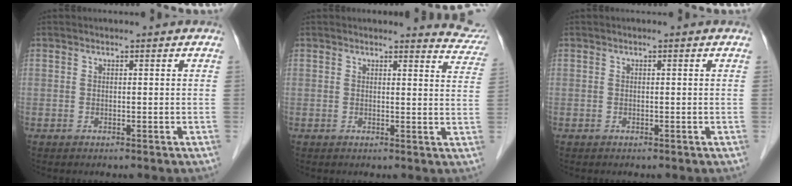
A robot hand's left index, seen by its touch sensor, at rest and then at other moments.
{"total": 6.7, "force": [6.6, 0.9, 0.0], "torque": [0.018, -0.037, 0.043]}
{"total": 0.0}